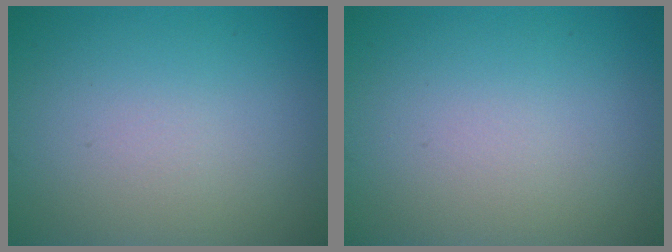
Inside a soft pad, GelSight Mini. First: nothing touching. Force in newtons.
{"total": 0.0}